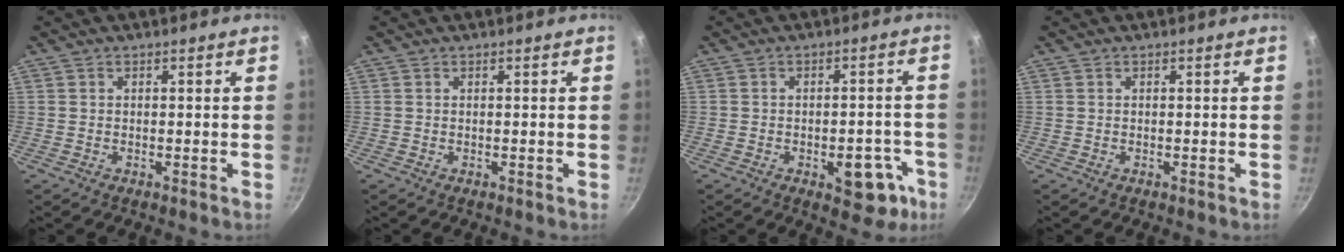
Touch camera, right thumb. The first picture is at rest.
{"total": 0.0}
{"total": 9.6, "force": [-3.8, 5.3, 7.0], "torque": [-0.044, 0.025, -0.043]}
{"total": 0.0}